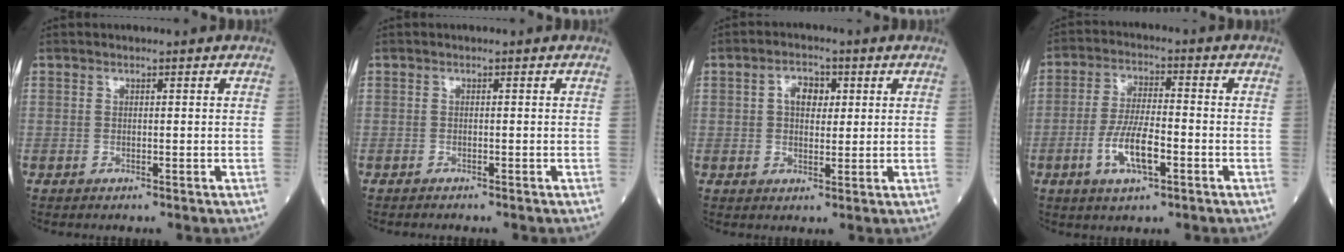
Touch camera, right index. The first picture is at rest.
{"total": 0.5, "force": [-0.5, 0.0, 0.1], "torque": [-0.005, -0.002, -0.008]}
{"total": 4.2, "force": [1.1, 2.6, 3.1], "torque": [-0.053, 0.011, 0.020]}
{"total": 8.0, "force": [-2.9, 2.0, 7.1], "torque": [-0.145, -0.002, -0.053]}